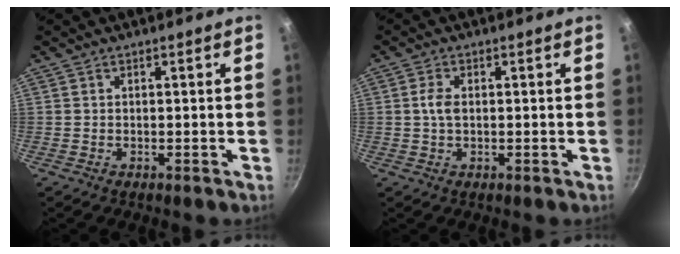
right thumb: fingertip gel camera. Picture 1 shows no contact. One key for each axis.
{"total": 2.8, "fx": 0.2, "fy": 1.7, "fz": 2.2, "tx": -0.046, "ty": 0.005, "tz": 0.002}